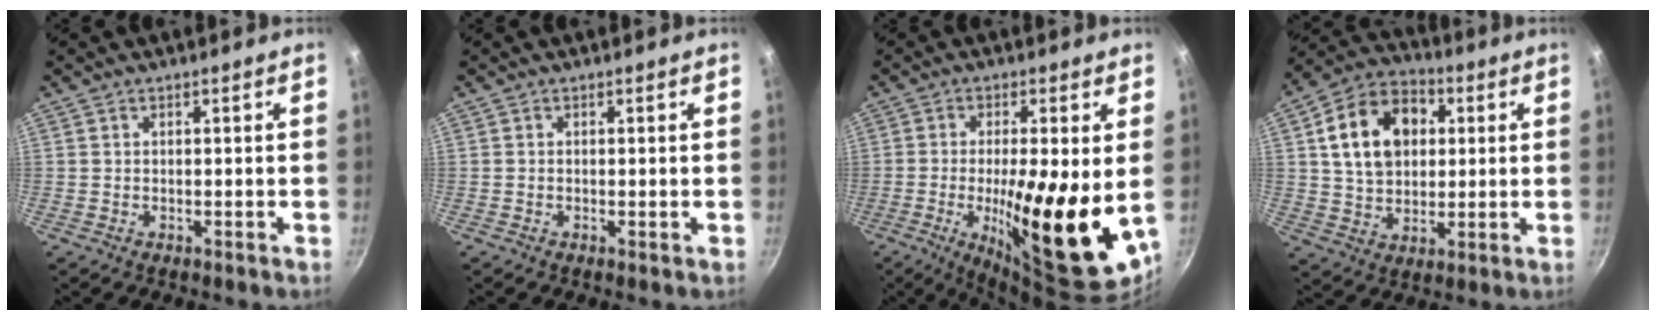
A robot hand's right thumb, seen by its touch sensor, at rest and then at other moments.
{"total": 0.0}
{"total": 19.4, "force": [-1.7, 5.2, 18.6], "torque": [-0.275, -0.020, -0.024]}
{"total": 15.9, "force": [3.5, 11.6, 10.3], "torque": [-0.145, 0.016, 0.050]}